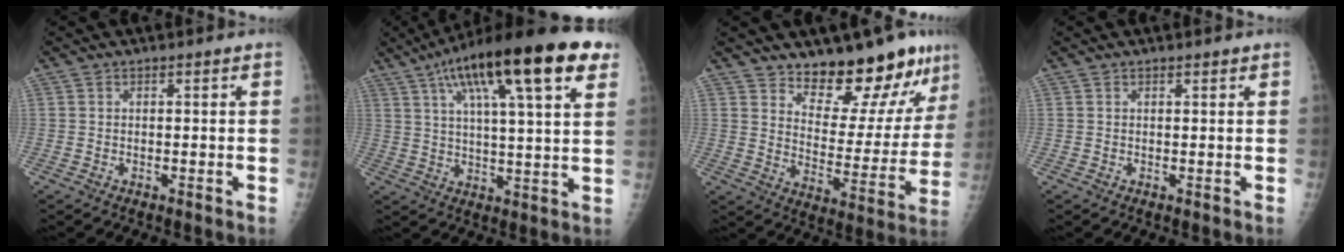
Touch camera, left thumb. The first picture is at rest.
{"total": 23.0, "force": [11.7, 5.5, 19.0], "torque": [-0.287, 0.000, 0.177]}
{"total": 16.2, "force": [13.0, 5.4, 7.9], "torque": [-0.058, -0.115, 0.194]}
{"total": 0.7, "force": [0.6, 0.2, 0.3], "torque": [-0.005, -0.003, 0.009]}